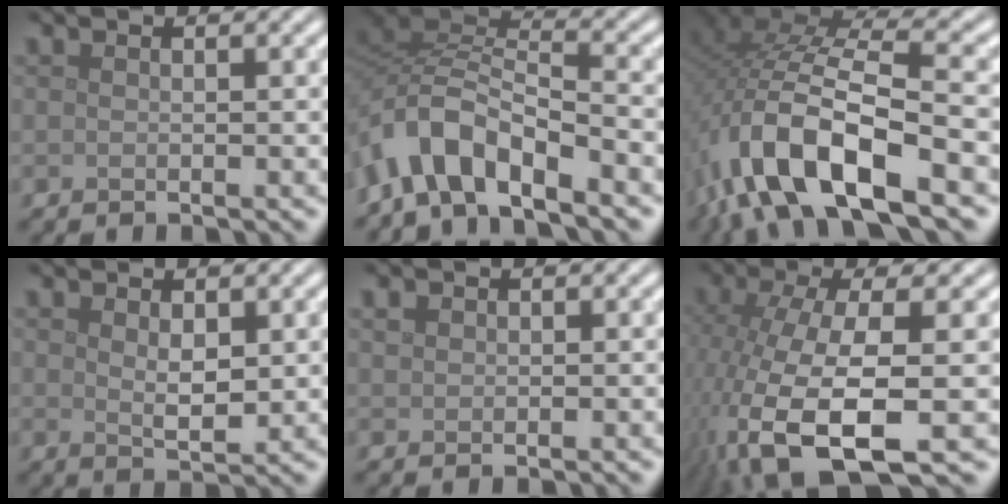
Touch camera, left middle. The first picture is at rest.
{"total": 6.4, "force": [-4.8, 2.2, 3.6], "torque": [-0.063, 0.003, -0.103]}
{"total": 12.7, "force": [-4.4, 5.7, 10.5], "torque": [-0.220, -0.004, -0.079]}
{"total": 2.1, "force": [0.8, 0.9, 1.7], "torque": [-0.032, -0.005, 0.019]}
{"total": 0.8, "force": [0.4, 0.7, 0.2], "torque": [-0.004, 0.002, 0.007]}
{"total": 10.9, "force": [-3.7, 4.4, 9.2], "torque": [-0.209, -0.030, -0.059]}